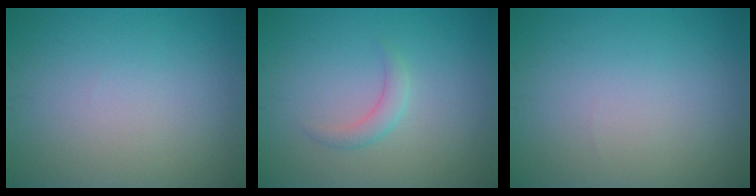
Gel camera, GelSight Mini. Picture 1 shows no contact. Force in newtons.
{"total": 1.5, "press": 1.5, "slide": 0.0}
{"total": 0.0}